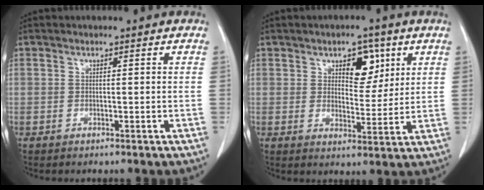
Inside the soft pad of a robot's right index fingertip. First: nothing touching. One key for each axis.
{"total": 6.2, "fx": 2.9, "fy": 3.3, "fz": 4.3, "tx": -0.057, "ty": 0.005, "tz": 0.045}